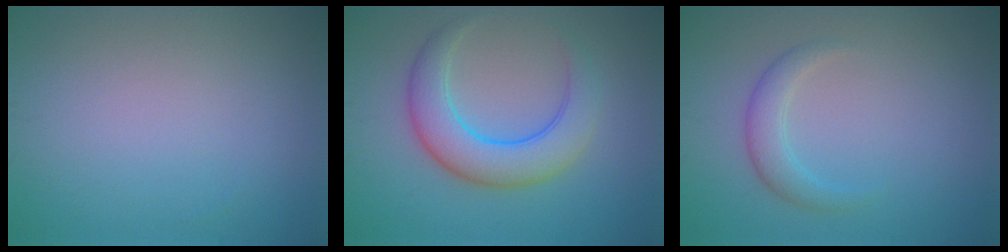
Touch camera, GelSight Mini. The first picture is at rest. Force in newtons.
{"total": 5.6, "press": 5.6, "slide": 0.2}
{"total": 2.2, "press": 2.2, "slide": 0.1}